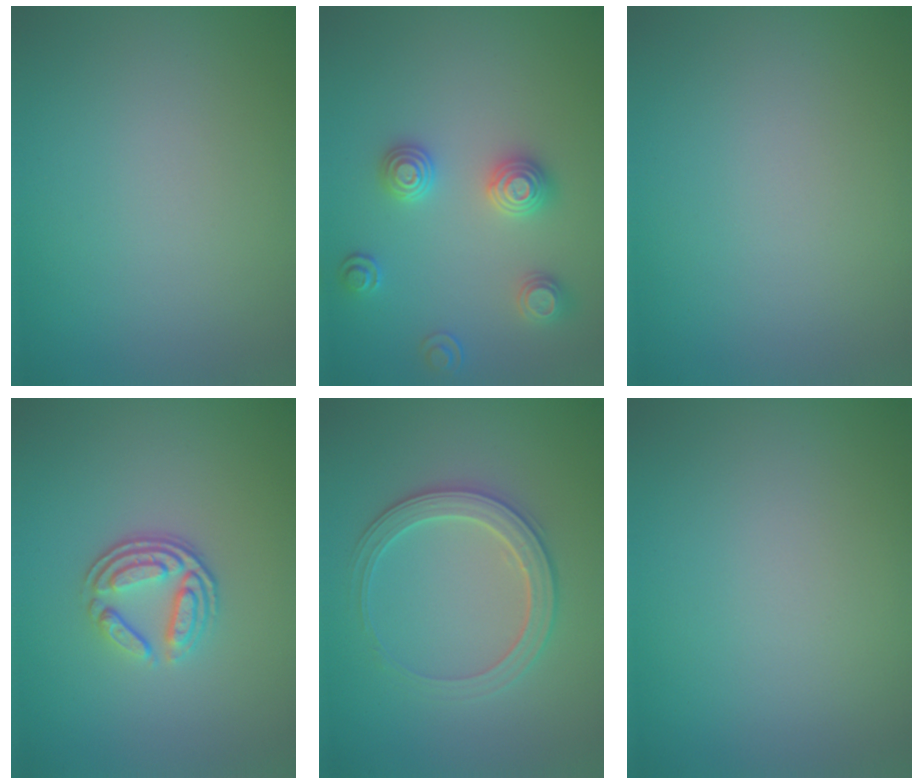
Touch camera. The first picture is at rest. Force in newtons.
{"total": 3.0, "press": 2.9, "slide": 0.6}
{"total": 0.0}
{"total": 3.5, "press": 2.6, "slide": 2.3}
{"total": 2.8, "press": 2.8, "slide": 0.3}
{"total": 0.0}